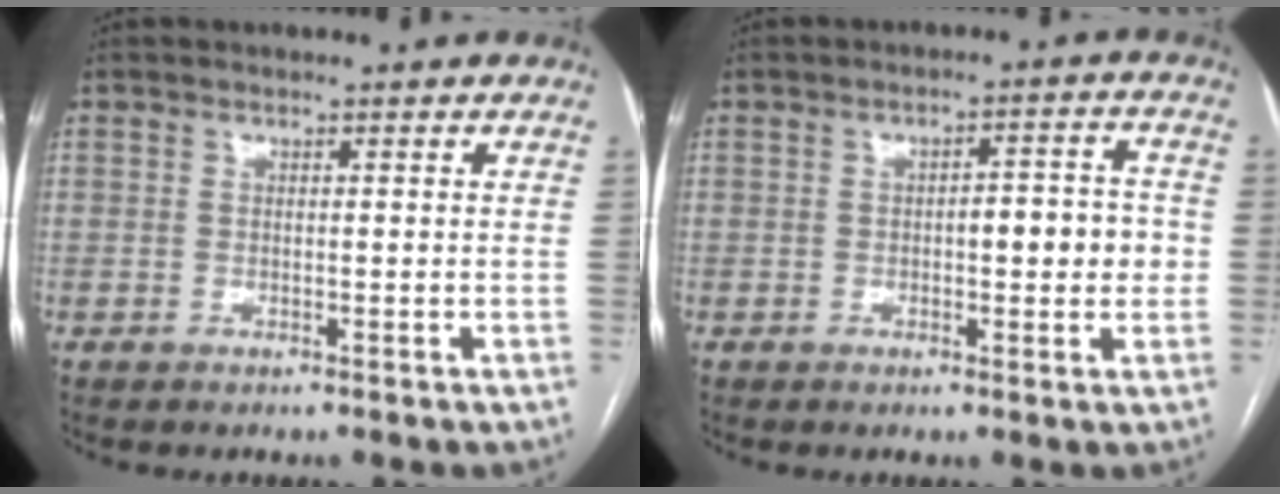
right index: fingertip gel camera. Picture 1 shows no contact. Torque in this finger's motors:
{"motor_torque": [0.59, -0.04, 0.21, 0.06]}